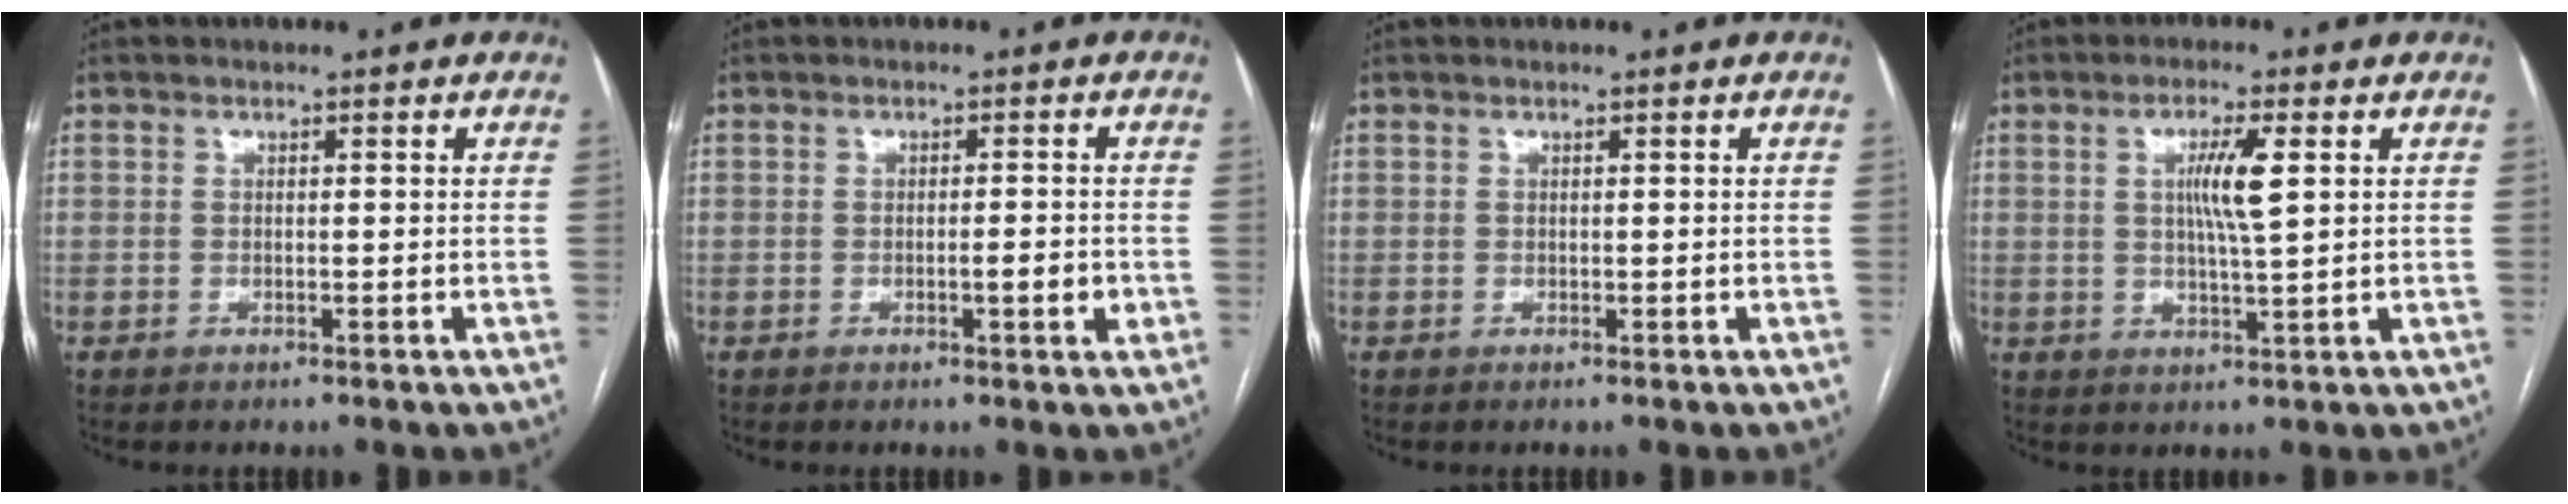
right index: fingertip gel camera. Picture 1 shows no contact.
{"total": 2.7, "force": [-0.8, 0.4, 2.6], "torque": [-0.039, 0.000, -0.012]}
{"total": 0.0}
{"total": 5.7, "force": [1.3, 0.0, 5.5], "torque": [-0.105, -0.002, 0.025]}